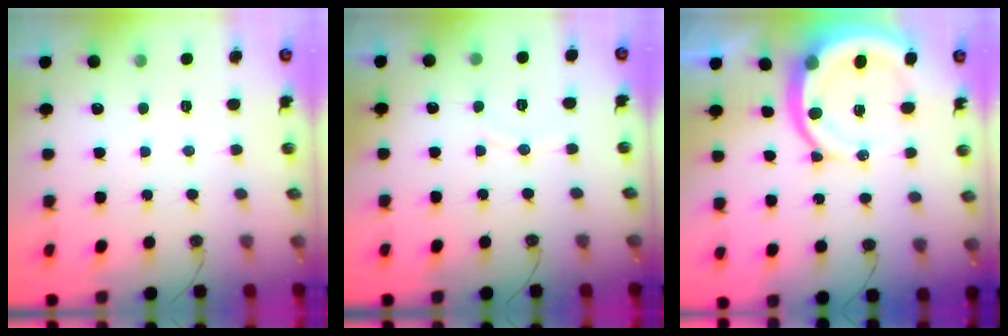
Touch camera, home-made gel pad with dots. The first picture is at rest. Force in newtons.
{"total": 4.4, "press": 4.4, "slide": 0.3}
{"total": 13.4, "press": 13.3, "slide": 1.5}